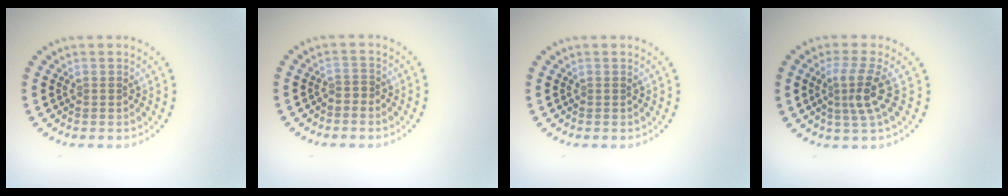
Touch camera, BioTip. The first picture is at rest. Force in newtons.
{"total": 0.6, "press": 0.4, "slide": 0.5}
{"total": 0.0}
{"total": 3.1, "press": 2.3, "slide": 2.1}